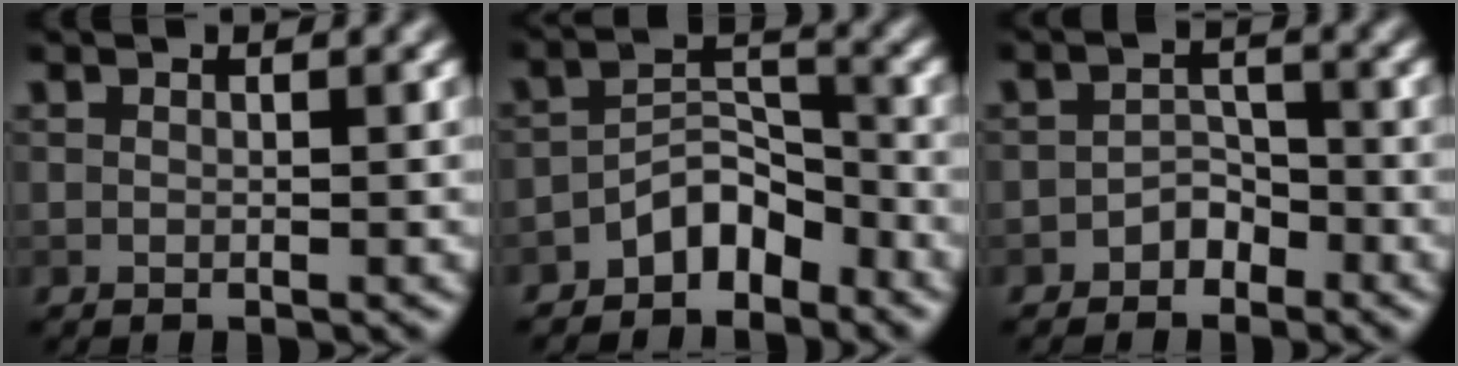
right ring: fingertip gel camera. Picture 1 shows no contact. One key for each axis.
{"total": 4.1, "fx": -3.0, "fy": 2.0, "fz": 1.9, "tx": -0.020, "ty": 0.017, "tz": -0.058}
{"total": 1.9, "fx": -1.4, "fy": 1.2, "fz": 0.6, "tx": -0.002, "ty": 0.010, "tz": -0.025}